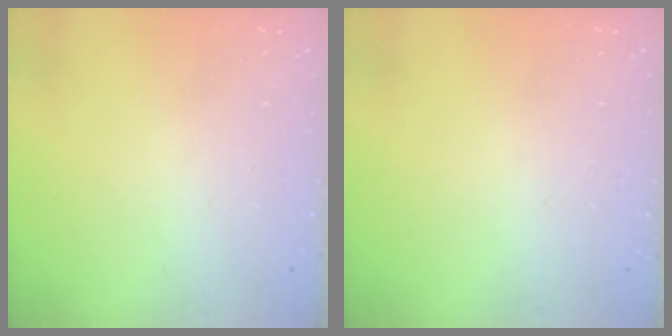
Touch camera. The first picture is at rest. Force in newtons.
{"total": 0.0}